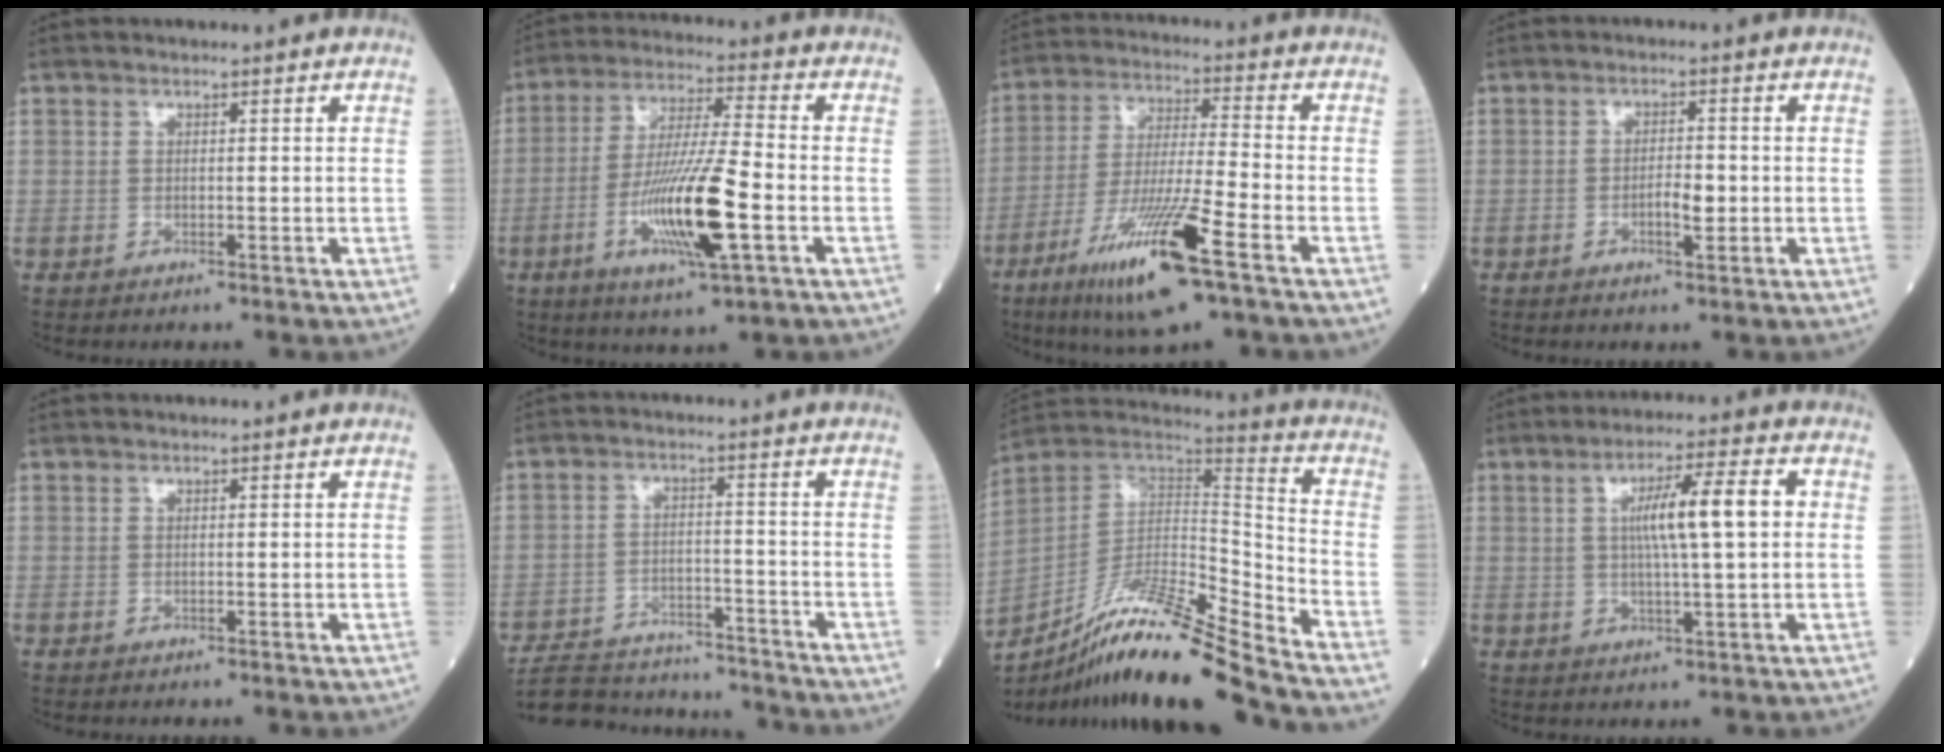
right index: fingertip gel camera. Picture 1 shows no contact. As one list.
[{"total": 13.7, "force": [-4.1, 0.8, 13.0], "torque": [-0.250, -0.013, -0.076]}, {"total": 14.8, "force": [-7.7, 0.4, 12.6], "torque": [-0.250, -0.031, -0.139]}, {"total": 3.1, "force": [-0.8, 0.9, 2.8], "torque": [-0.047, 0.003, -0.012]}, {"total": 0.0}, {"total": 15.2, "force": [-14.5, 2.9, 3.5], "torque": [-0.071, 0.011, -0.217]}, {"total": 20.3, "force": [-15.8, 0.2, 12.8], "torque": [-0.253, -0.008, -0.291]}, {"total": 8.8, "force": [1.2, 0.5, 8.7], "torque": [-0.146, 0.012, 0.020]}]